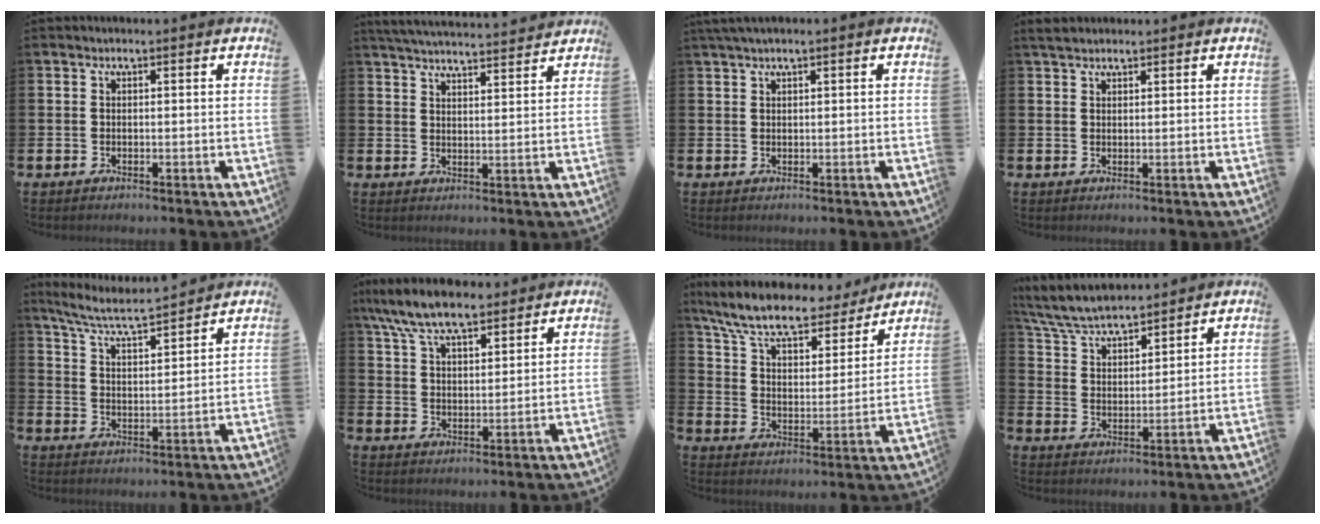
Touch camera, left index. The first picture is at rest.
{"total": 4.8, "force": [4.8, 0.1, 0.5], "torque": [-0.030, -0.025, 0.088]}
{"total": 1.2, "force": [0.9, 0.0, 0.8], "torque": [-0.022, 0.005, 0.018]}
{"total": 2.0, "force": [1.8, 0.7, 0.5], "torque": [-0.005, 0.000, 0.033]}
{"total": 6.1, "force": [5.8, 0.2, 1.8], "torque": [-0.063, -0.037, 0.100]}
{"total": 9.0, "force": [8.1, 2.4, 3.3], "torque": [-0.091, -0.024, 0.149]}
{"total": 9.5, "force": [8.5, 2.3, 3.5], "torque": [-0.105, -0.052, 0.147]}
{"total": 6.7, "force": [6.4, 1.1, 1.6], "torque": [-0.062, -0.036, 0.114]}